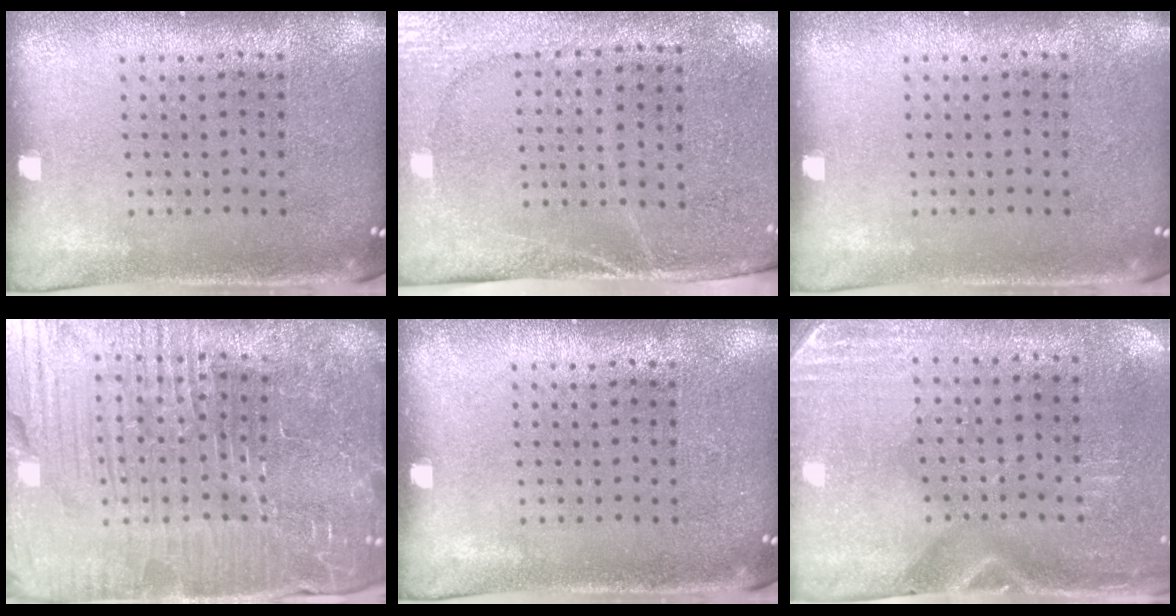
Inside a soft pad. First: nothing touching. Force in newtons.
{"total": 2.7, "press": 2.3, "slide": 1.4}
{"total": 0.0}
{"total": 7.4, "press": 6.5, "slide": 3.5}
{"total": 0.0}
{"total": 3.0, "press": 2.6, "slide": 1.5}